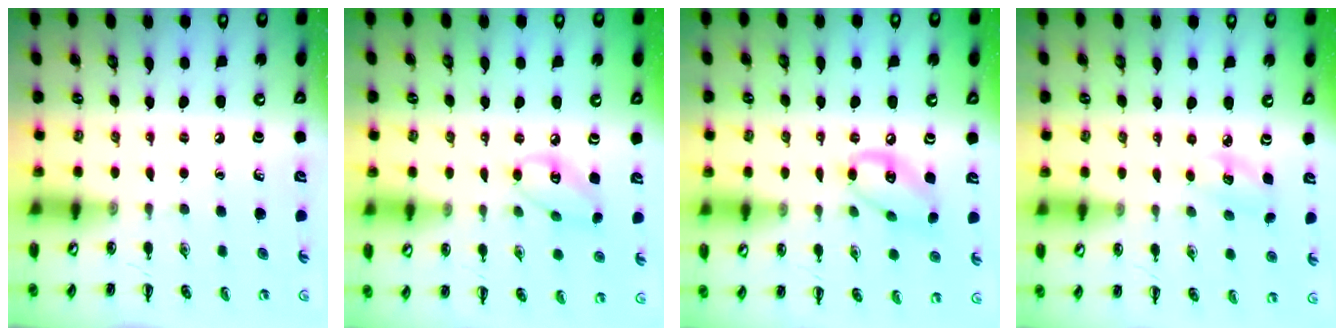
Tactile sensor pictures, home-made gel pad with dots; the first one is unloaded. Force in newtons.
{"total": 6.3, "press": 6.3, "slide": 0.8}
{"total": 10.1, "press": 9.9, "slide": 1.9}
{"total": 3.8, "press": 3.7, "slide": 1.0}